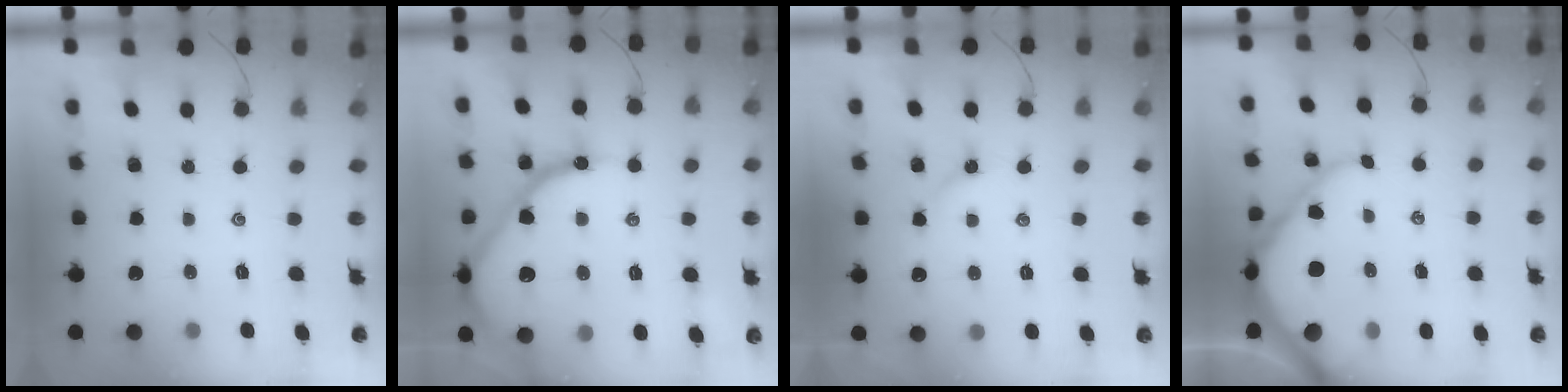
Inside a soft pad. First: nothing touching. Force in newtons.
{"total": 17.4, "press": 17.3, "slide": 1.5}
{"total": 3.5, "press": 3.5, "slide": 0.5}
{"total": 10.7, "press": 10.7, "slide": 0.9}